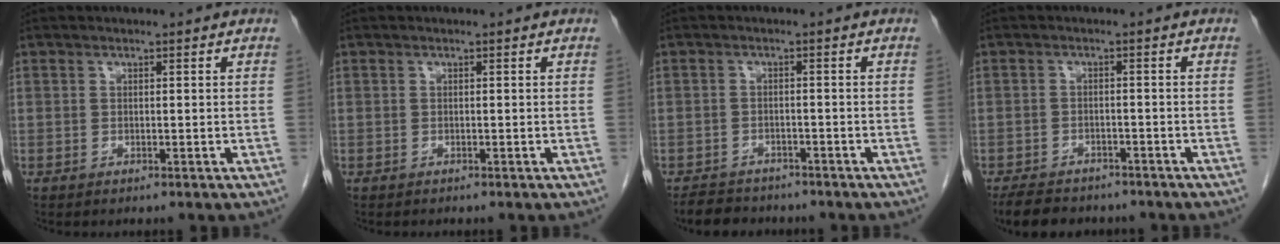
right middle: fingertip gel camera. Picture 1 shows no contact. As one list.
[{"total": 0.0}, {"total": 5.2, "force": [-4.6, 2.2, 0.9], "torque": [-0.019, -0.006, -0.070]}, {"total": 7.8, "force": [-6.6, 3.3, 2.7], "torque": [-0.048, -0.008, -0.096]}]